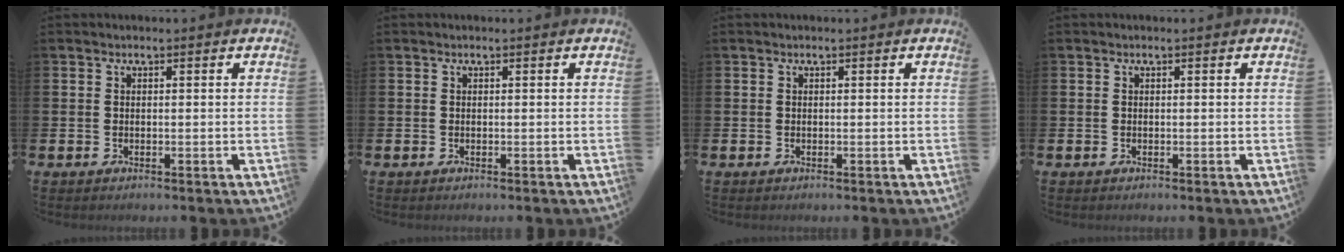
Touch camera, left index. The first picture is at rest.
{"total": 0.0}
{"total": 0.0}
{"total": 0.0}